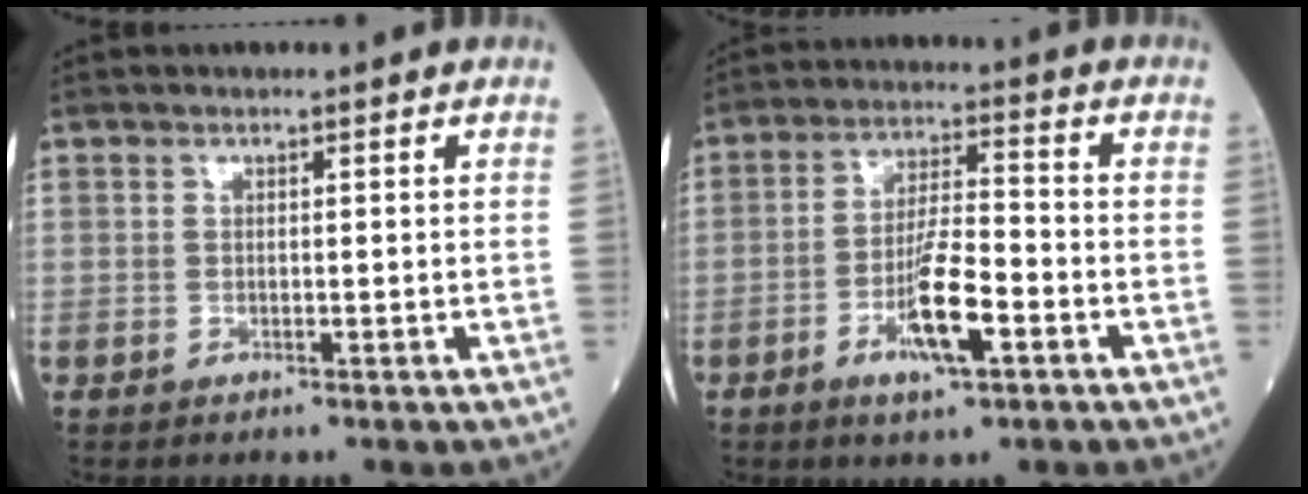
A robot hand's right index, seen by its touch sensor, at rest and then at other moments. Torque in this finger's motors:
{"motor_torque": [1.00, -0.93, 0.74, 0.19]}